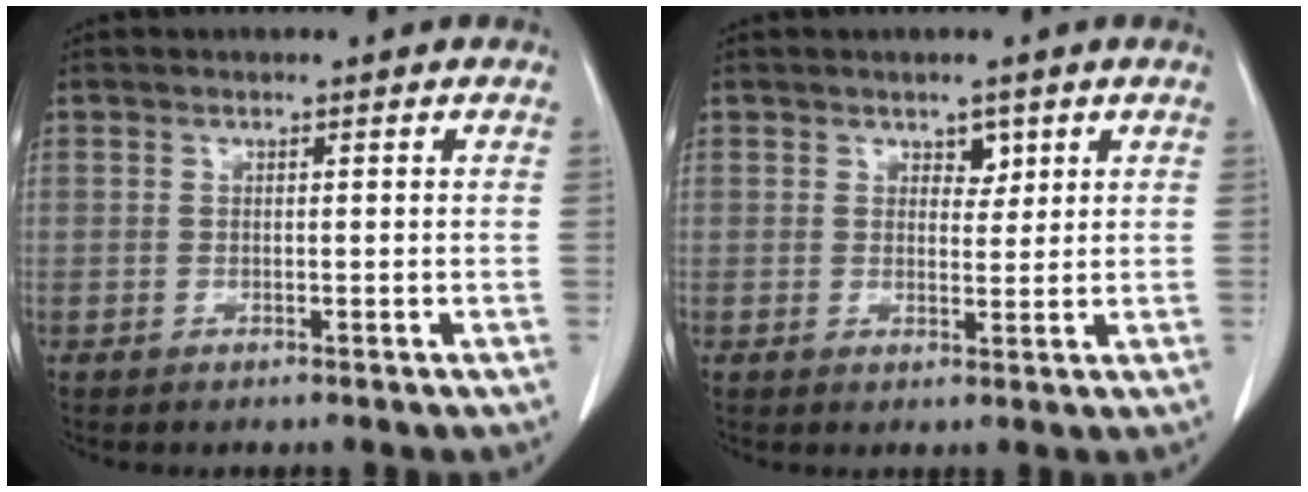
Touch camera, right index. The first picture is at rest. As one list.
[{"total": 2.2, "force": [1.3, 1.3, 1.1], "torque": [-0.012, -0.002, 0.019]}]